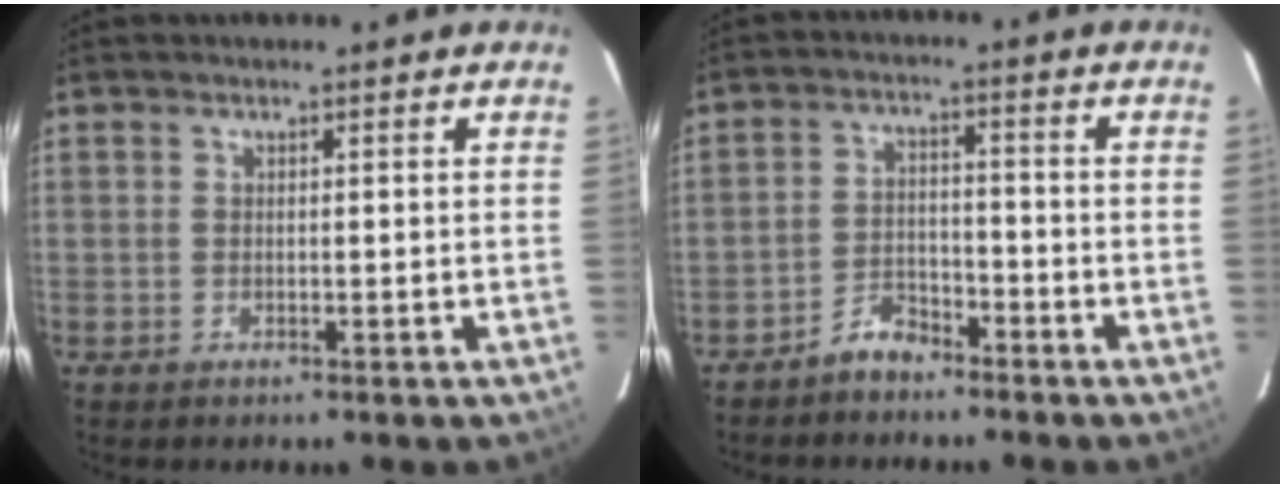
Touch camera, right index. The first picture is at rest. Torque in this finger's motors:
{"motor_torque": [0.03, -0.10, -0.48, -0.14]}